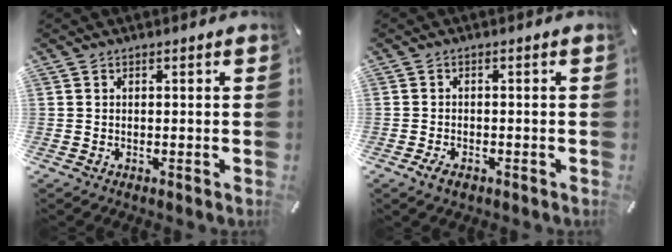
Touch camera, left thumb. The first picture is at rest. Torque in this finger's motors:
{"motor_torque": [0.05, 0.05, 0.05, -0.03, 0.02]}